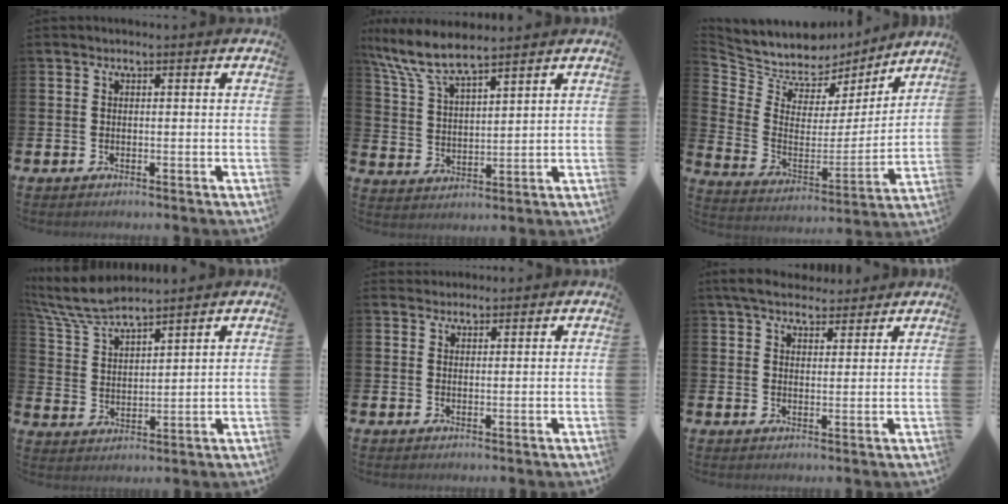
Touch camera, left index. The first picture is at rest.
{"total": 7.9, "force": [7.1, 1.0, 3.3], "torque": [-0.093, -0.026, 0.128]}
{"total": 8.7, "force": [8.0, 3.4, 0.7], "torque": [-0.070, -0.059, 0.141]}
{"total": 7.5, "force": [7.1, 0.9, 2.4], "torque": [-0.074, -0.028, 0.130]}
{"total": 2.0, "force": [1.8, 0.6, -0.3], "torque": [0.012, -0.005, 0.033]}
{"total": 5.3, "force": [4.8, 1.8, 1.3], "torque": [-0.038, -0.014, 0.088]}